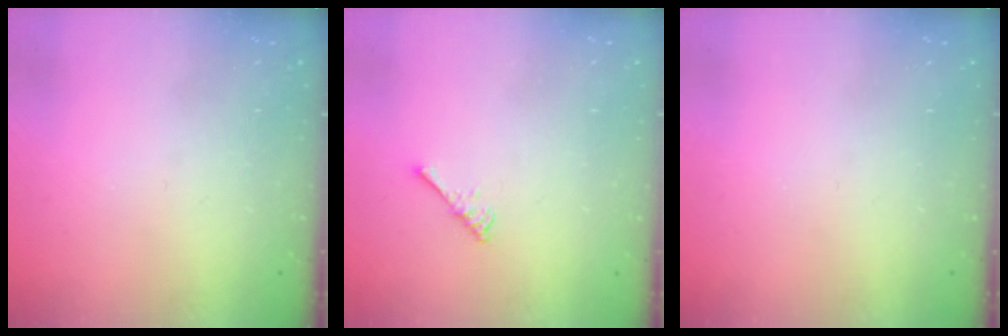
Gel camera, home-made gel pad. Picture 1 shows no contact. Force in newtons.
{"total": 2.7, "press": 2.6, "slide": 0.5}
{"total": 0.0}